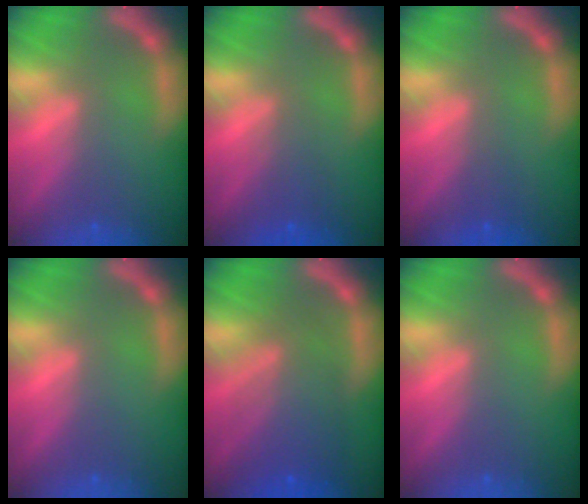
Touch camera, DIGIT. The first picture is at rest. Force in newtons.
{"total": 2.5}
{"total": 1.0}
{"total": 0.0}
{"total": 7.5}
{"total": 0.0}